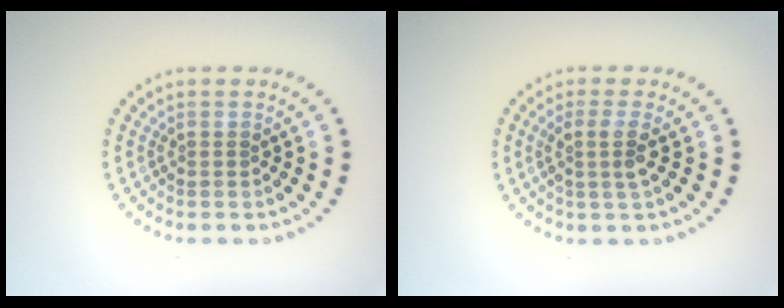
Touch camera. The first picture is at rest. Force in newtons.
{"total": 2.2, "press": 1.8, "slide": 1.3}